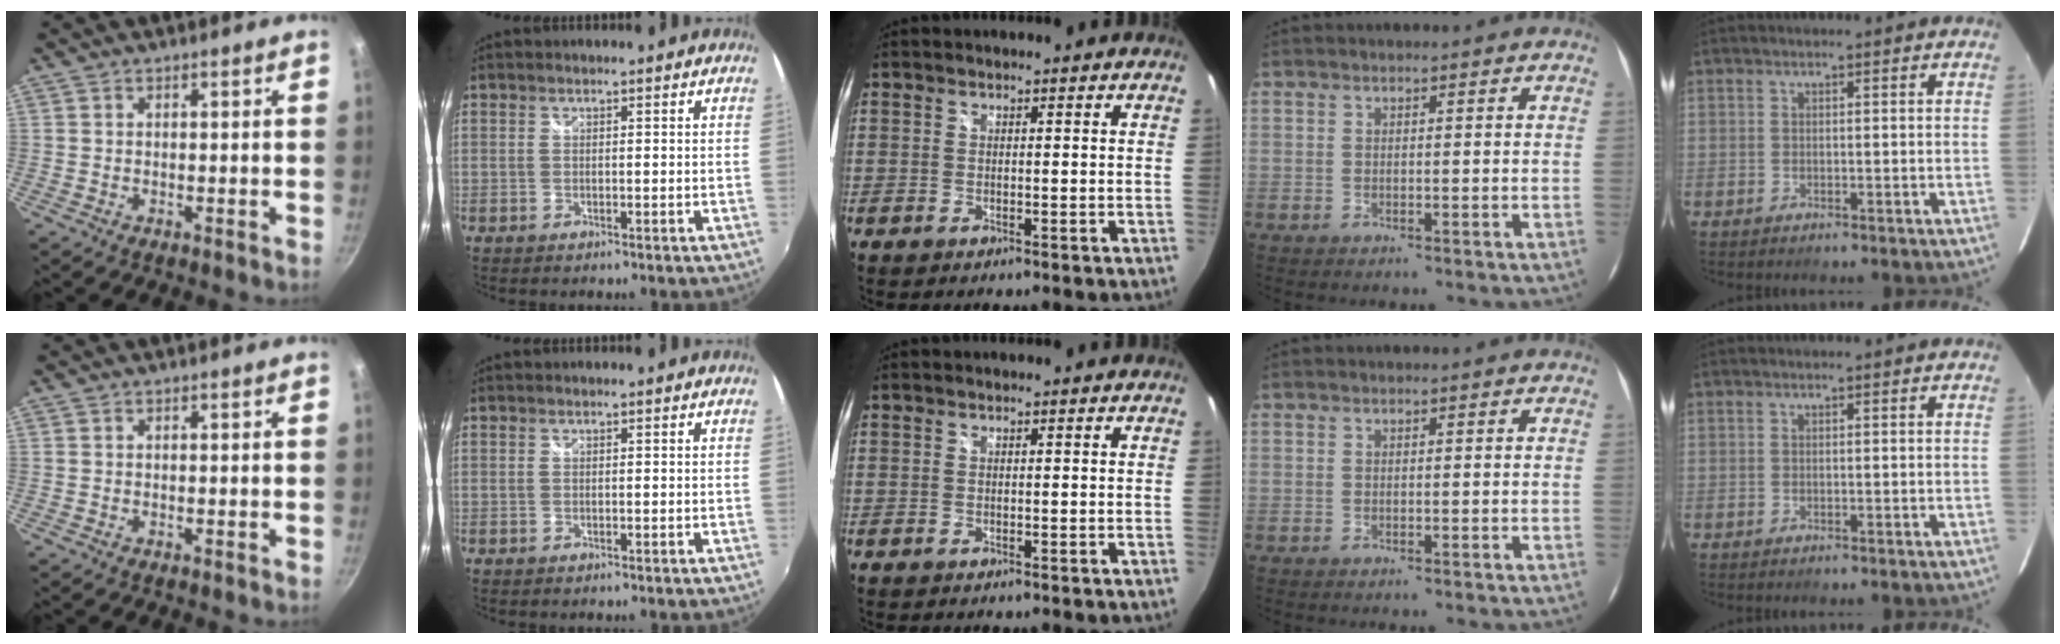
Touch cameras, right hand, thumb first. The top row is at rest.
{}